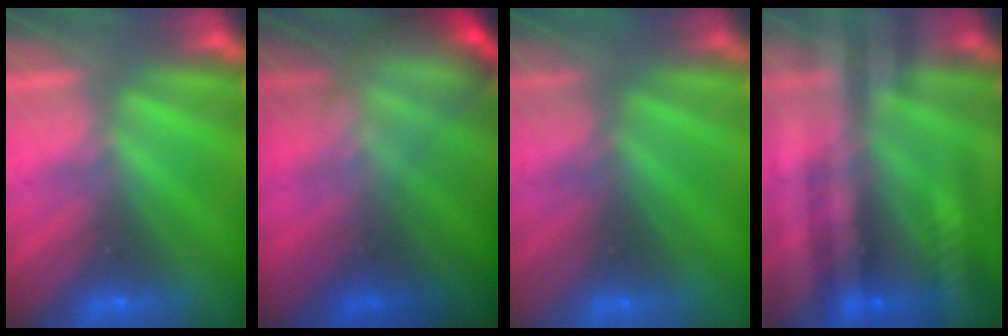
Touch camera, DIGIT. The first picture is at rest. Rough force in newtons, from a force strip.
{"total": 6.9}
{"total": 2.9}
{"total": 2.6}